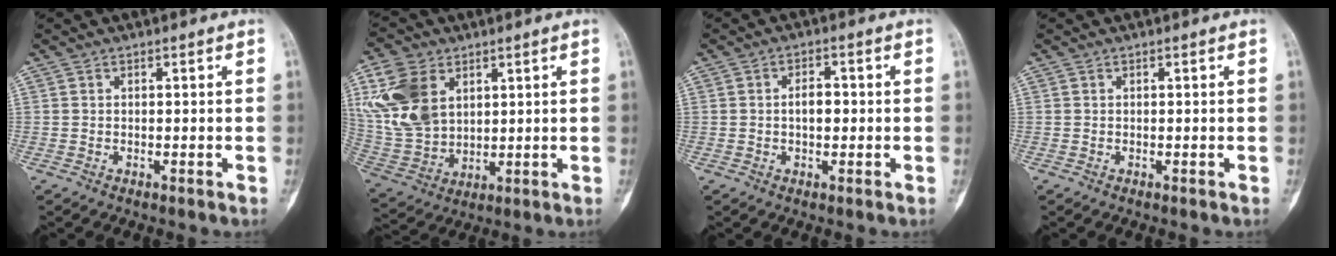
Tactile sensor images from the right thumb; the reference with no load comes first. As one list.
[{"total": 15.1, "force": [5.4, 10.5, 9.4], "torque": [-0.184, -0.013, 0.121]}, {"total": 3.4, "force": [0.0, 2.1, 2.7], "torque": [-0.034, 0.008, -0.004]}, {"total": 0.0}]